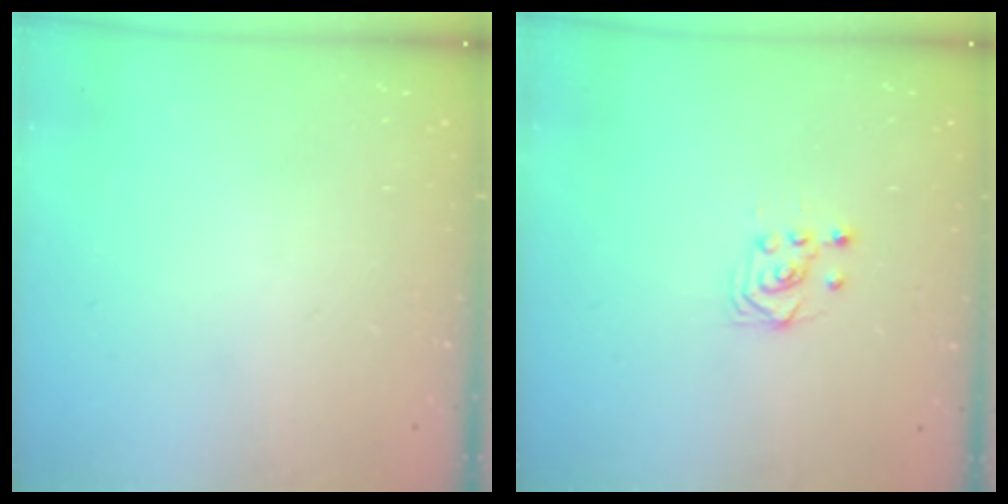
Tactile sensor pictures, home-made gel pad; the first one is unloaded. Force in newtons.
{"total": 2.5, "press": 2.2, "slide": 1.2}